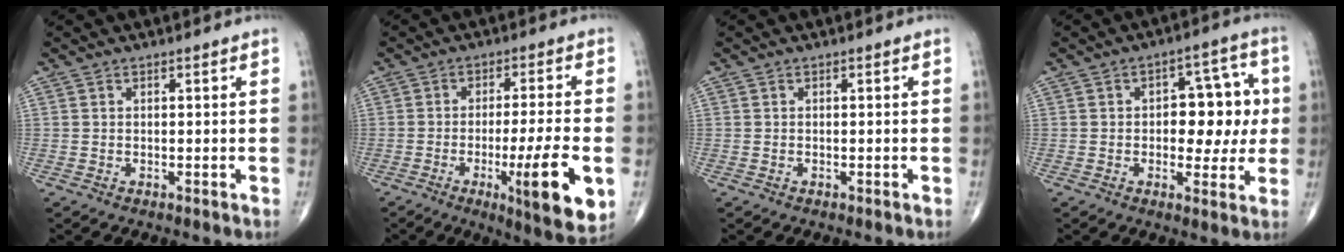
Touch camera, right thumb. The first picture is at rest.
{"total": 13.3, "force": [-4.0, 1.6, 12.6], "torque": [-0.190, -0.009, -0.058]}
{"total": 0.0}
{"total": 11.0, "force": [0.3, 6.5, 8.8], "torque": [-0.063, 0.021, 0.006]}